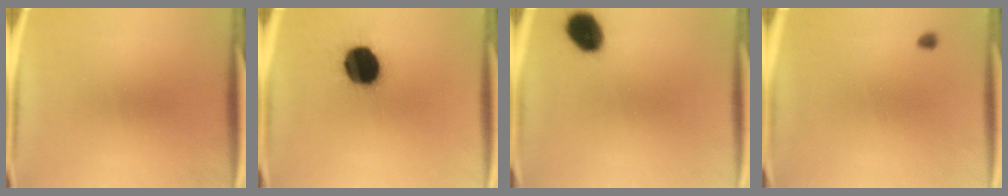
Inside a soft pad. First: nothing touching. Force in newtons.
{"total": 15.6}
{"total": 7.8}
{"total": 0.9}